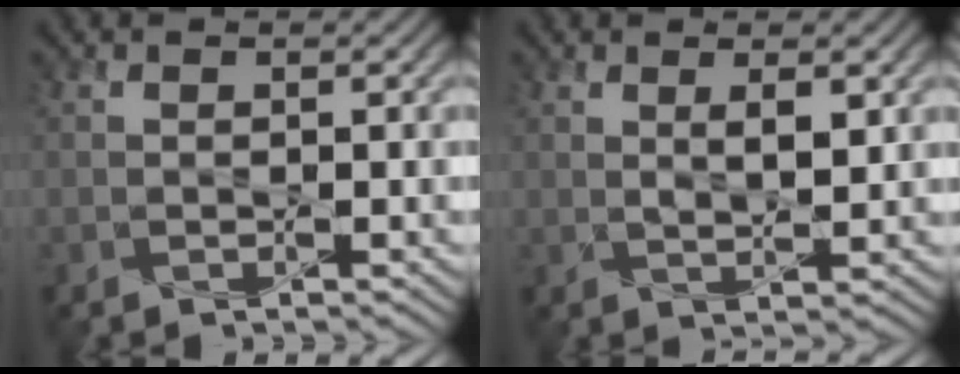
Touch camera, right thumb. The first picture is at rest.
{"total": 2.7, "force": [1.2, 0.8, 2.3], "torque": [-0.048, -0.005, 0.026]}